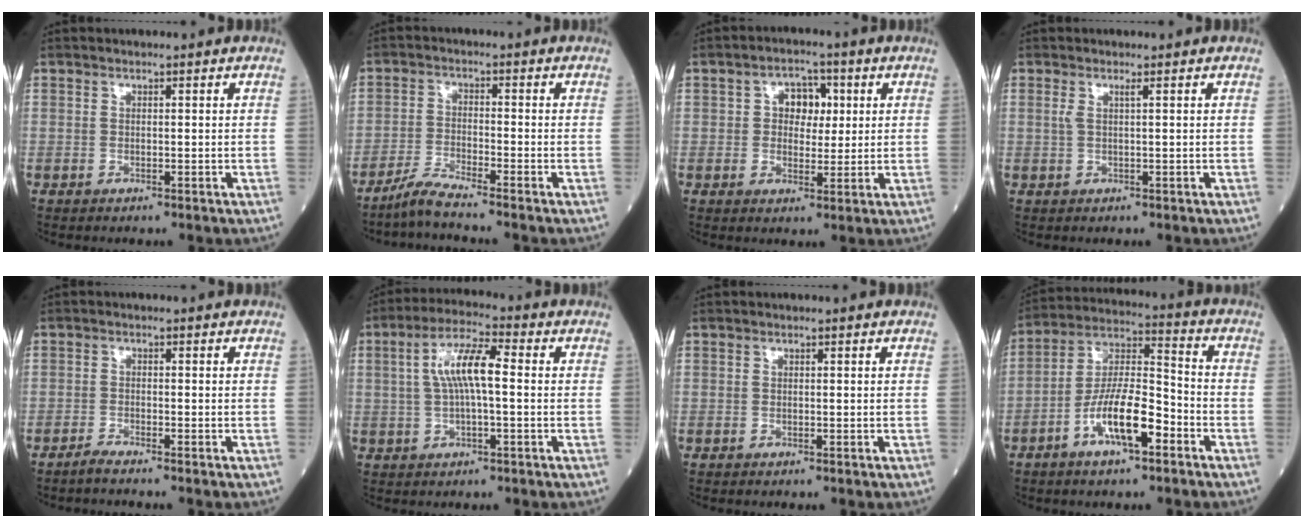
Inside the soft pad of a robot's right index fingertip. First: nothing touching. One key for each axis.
{"total": 4.3, "fx": -3.8, "fy": -1.1, "fz": 1.5, "tx": -0.037, "ty": -0.021, "tz": -0.083}
{"total": 5.2, "fx": 1.1, "fy": 3.5, "fz": 3.7, "tx": -0.052, "ty": 0.016, "tz": 0.018}
{"total": 1.2, "fx": 0.4, "fy": -0.1, "fz": 1.1, "tx": -0.032, "ty": 0.007, "tz": 0.009}
{"total": 1.7, "fx": -1.6, "fy": -0.5, "fz": 0.5, "tx": -0.018, "ty": -0.004, "tz": -0.034}
{"total": 7.9, "fx": 0.8, "fy": 1.6, "fz": 7.7, "tx": -0.152, "ty": 0.022, "tz": 0.012}
{"total": 0.0}
{"total": 11.3, "fx": -5.1, "fy": 3.0, "fz": 9.7, "tx": -0.188, "ty": 0.009, "tz": -0.095}